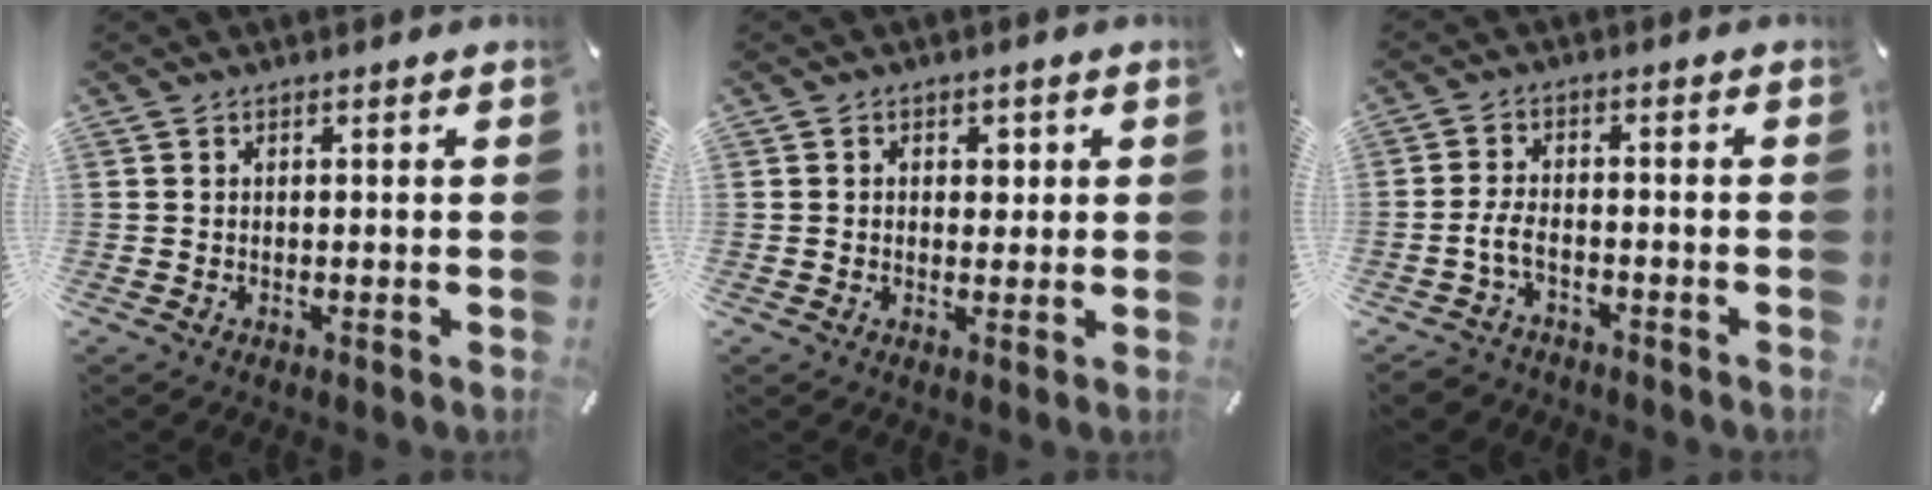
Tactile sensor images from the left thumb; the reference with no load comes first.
{"total": 2.4, "force": [0.3, 2.0, 1.2], "torque": [-0.003, -0.002, -0.004]}
{"total": 5.2, "force": [-2.6, 3.0, 3.4], "torque": [-0.083, 0.011, -0.055]}